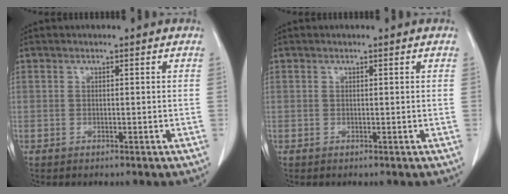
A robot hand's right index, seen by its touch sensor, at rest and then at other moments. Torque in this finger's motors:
{"motor_torque": [0.01, 0.00, 0.00, 0.00]}